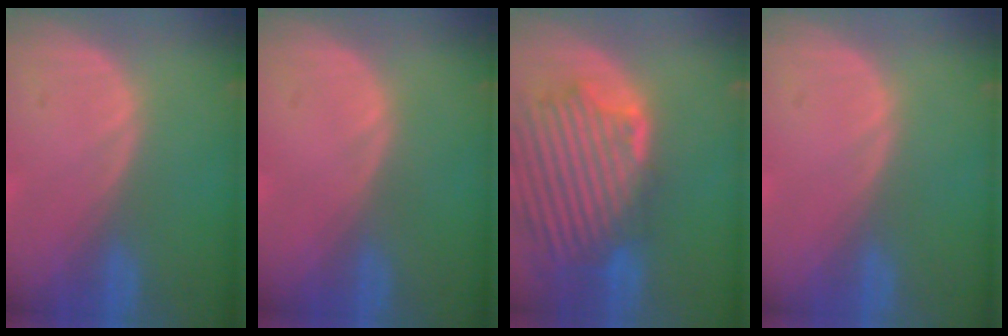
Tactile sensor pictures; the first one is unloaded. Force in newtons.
{"total": 0.0}
{"total": 13.2, "press": 11.5, "slide": 6.4}
{"total": 0.0}